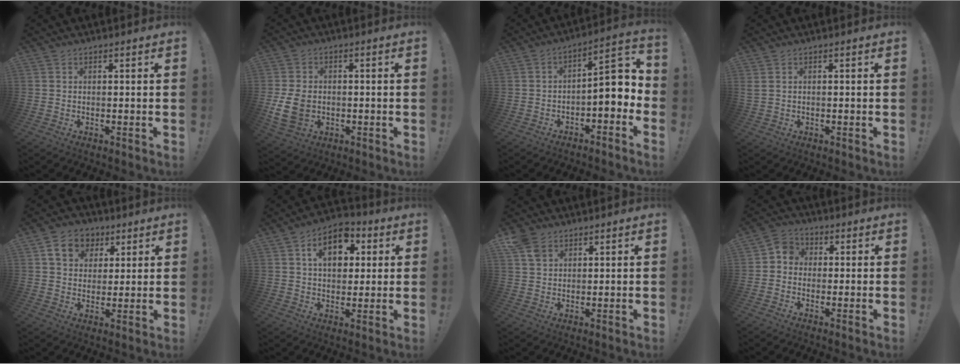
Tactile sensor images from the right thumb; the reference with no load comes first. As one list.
[{"total": 9.8, "force": [-1.3, 7.4, 6.3], "torque": [-0.124, 0.003, -0.018]}, {"total": 8.8, "force": [-0.8, 3.2, 8.1], "torque": [-0.112, -0.004, -0.019]}, {"total": 1.2, "force": [0.6, 0.7, 0.8], "torque": [-0.018, 0.003, 0.011]}, {"total": 10.8, "force": [4.6, 8.7, 4.4], "torque": [-0.071, -0.008, 0.093]}, {"total": 12.0, "force": [3.5, 8.6, 7.6], "torque": [-0.113, 0.006, 0.064]}, {"total": 5.4, "force": [3.3, 3.5, 2.5], "torque": [-0.047, -0.011, 0.065]}, {"total": 4.7, "force": [-1.1, 4.2, 1.8], "torque": [-0.033, 0.020, -0.017]}]